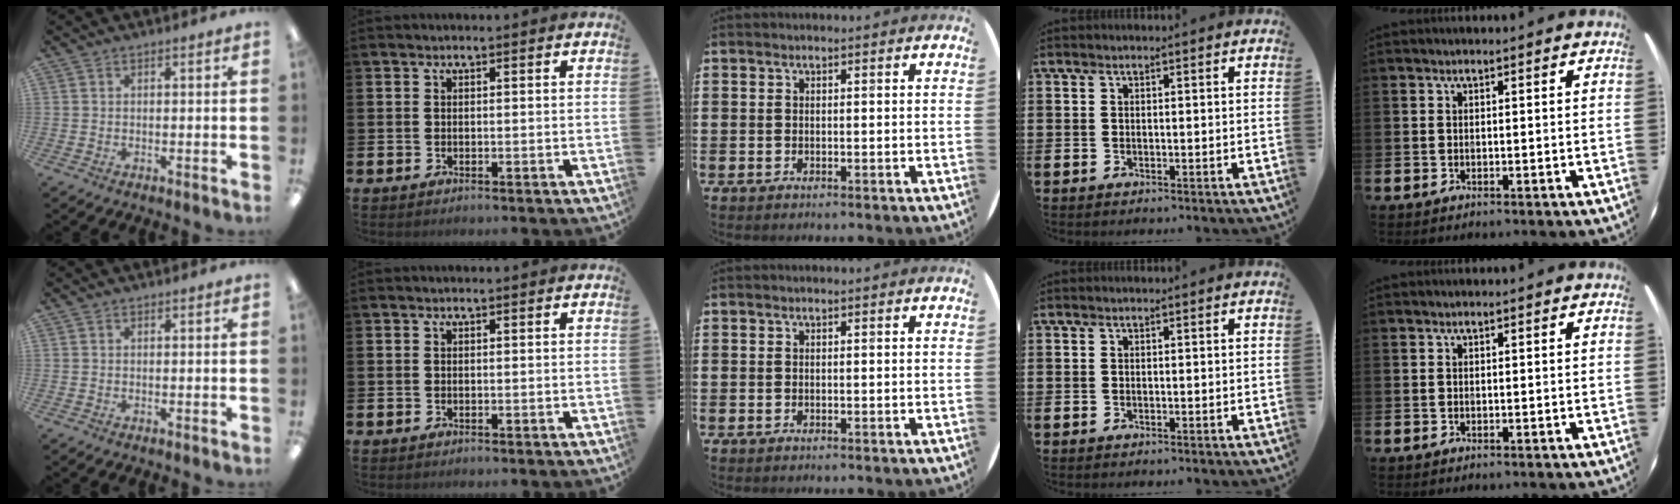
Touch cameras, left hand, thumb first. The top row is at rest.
{}